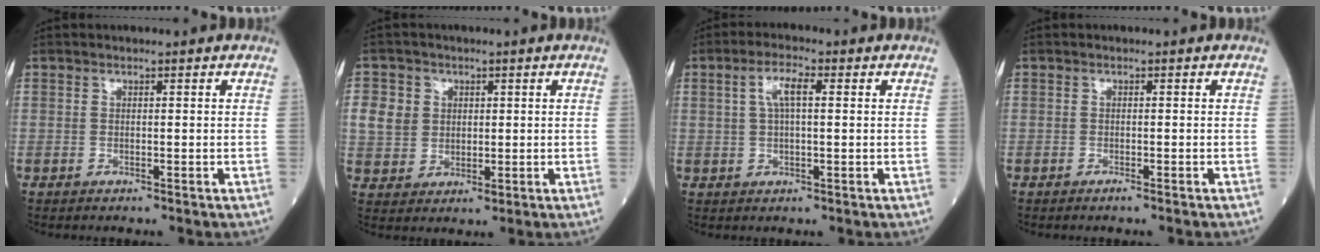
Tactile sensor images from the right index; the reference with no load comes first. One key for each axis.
{"total": 5.6, "fx": 1.3, "fy": 5.1, "fz": 2.1, "tx": -0.041, "ty": 0.010, "tz": 0.029}
{"total": 4.2, "fx": 1.1, "fy": 1.0, "fz": 3.9, "tx": -0.079, "ty": 0.015, "tz": 0.022}
{"total": 0.9, "fx": -0.8, "fy": -0.1, "fz": 0.5, "tx": -0.015, "ty": -0.003, "tz": -0.010}